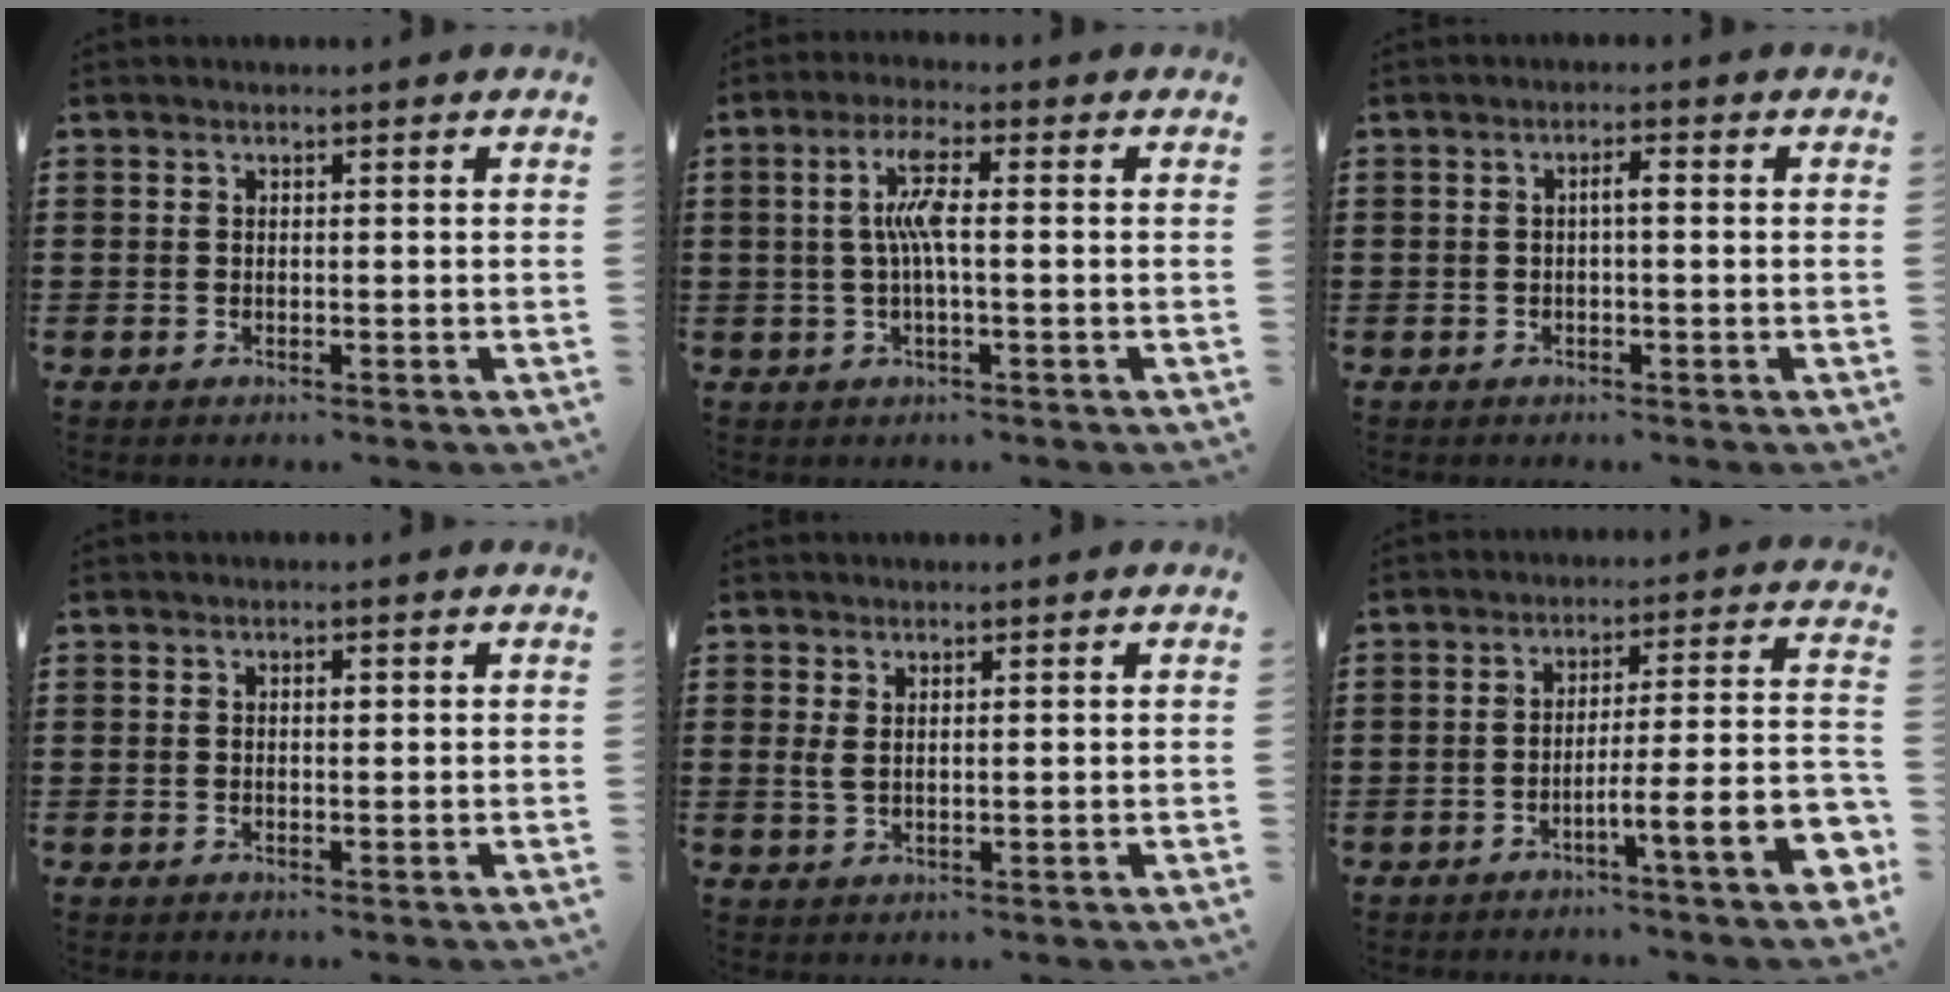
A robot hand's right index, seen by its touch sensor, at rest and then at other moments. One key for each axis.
{"total": 5.8, "fx": 0.1, "fy": 0.8, "fz": 5.7, "tx": -0.115, "ty": 0.001, "tz": -0.006}
{"total": 1.7, "fx": -0.1, "fy": 0.3, "fz": 1.7, "tx": -0.032, "ty": 0.003, "tz": -0.004}
{"total": 0.6, "fx": 0.2, "fy": 0.3, "fz": 0.5, "tx": -0.011, "ty": 0.001, "tz": 0.003}
{"total": 1.9, "fx": 1.1, "fy": 0.6, "fz": 1.4, "tx": -0.031, "ty": 0.004, "tz": 0.019}
{"total": 8.0, "fx": -3.7, "fy": 0.2, "fz": 7.1, "tx": -0.119, "ty": -0.015, "tz": -0.068}